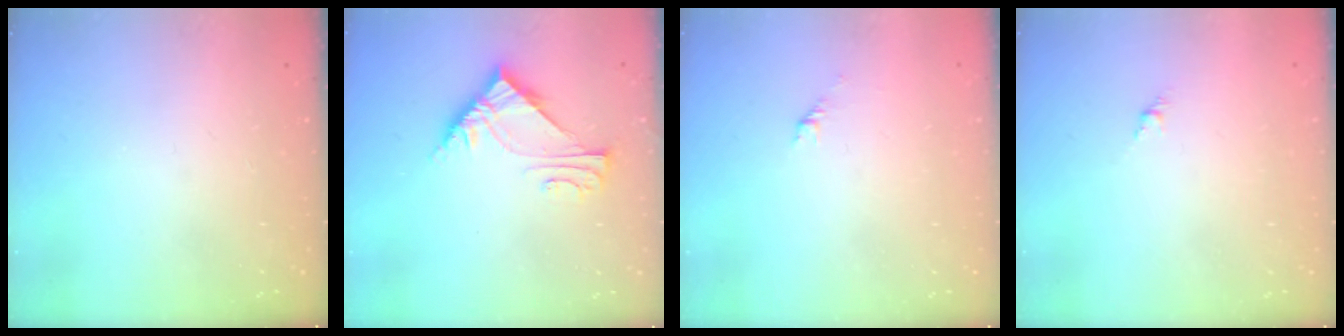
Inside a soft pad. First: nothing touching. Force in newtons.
{"total": 6.6, "press": 6.6, "slide": 0.4}
{"total": 1.5, "press": 1.4, "slide": 0.5}
{"total": 1.5, "press": 1.4, "slide": 0.6}